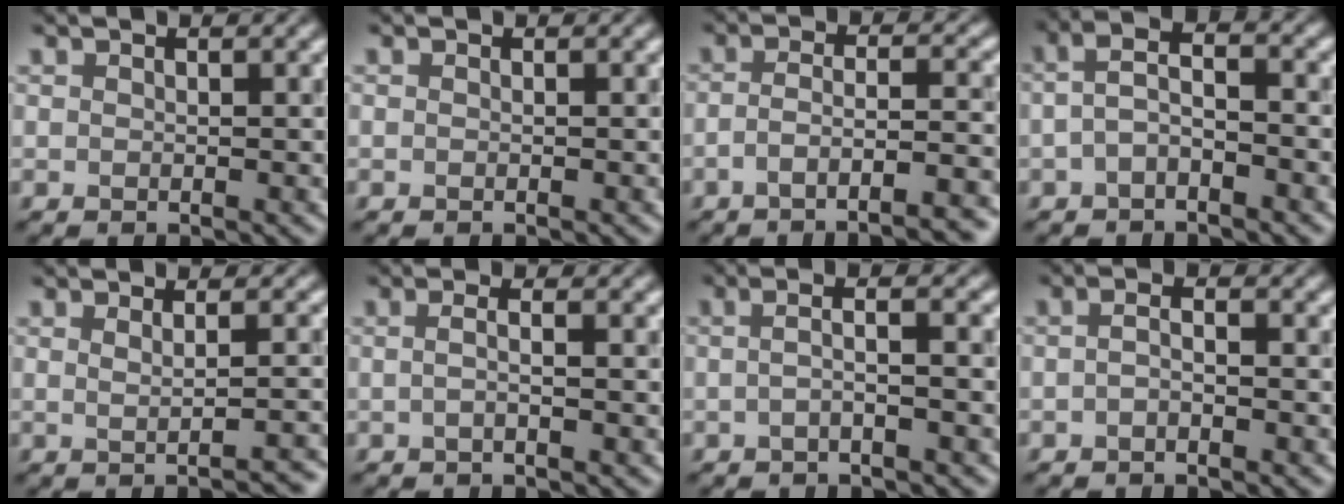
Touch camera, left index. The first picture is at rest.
{"total": 0.0}
{"total": 7.6, "force": [-5.1, 1.4, 5.5], "torque": [-0.065, 0.015, -0.058]}
{"total": 2.0, "force": [-1.1, 0.4, 1.5], "torque": [-0.042, 0.014, -0.015]}
{"total": 3.4, "force": [-0.7, 1.3, 3.1], "torque": [-0.003, 0.015, -0.006]}
{"total": 1.2, "force": [-0.3, 0.5, 1.1], "torque": [-0.012, -0.005, -0.014]}
{"total": 2.3, "force": [-0.5, 0.5, 2.1], "torque": [-0.027, 0.001, -0.009]}
{"total": 1.0, "force": [-0.9, -0.1, 0.4], "torque": [-0.016, -0.002, -0.009]}